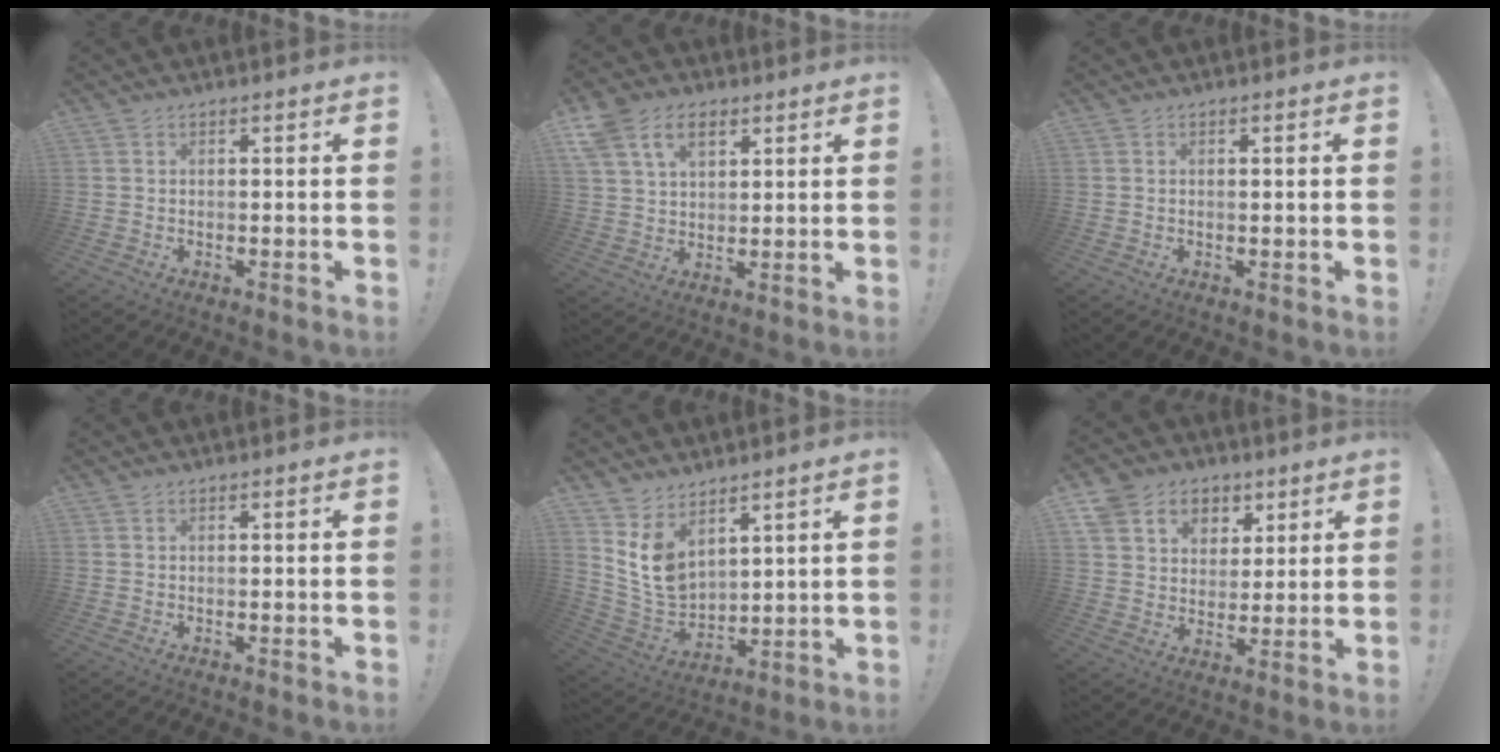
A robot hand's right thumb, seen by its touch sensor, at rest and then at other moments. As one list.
[{"total": 11.1, "force": [5.7, 7.3, 6.0], "torque": [-0.107, -0.007, 0.113]}, {"total": 0.7, "force": [0.3, -0.1, 0.6], "torque": [-0.005, -0.004, 0.003]}, {"total": 0.0}, {"total": 10.5, "force": [5.9, 6.7, 5.6], "torque": [-0.125, -0.044, 0.119]}, {"total": 11.0, "force": [5.5, 9.1, 2.8], "torque": [-0.045, -0.031, 0.111]}]